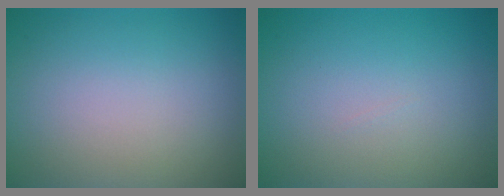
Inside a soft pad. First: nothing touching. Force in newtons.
{"total": 0.0}